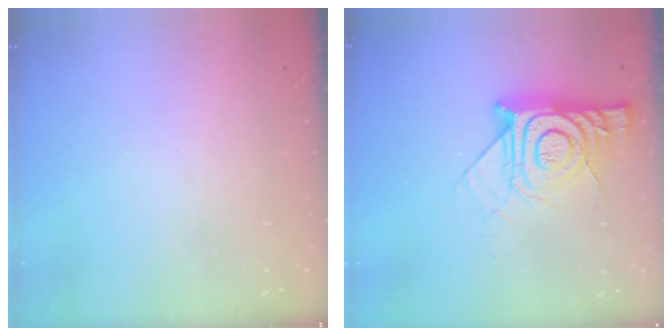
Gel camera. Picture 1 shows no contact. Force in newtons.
{"total": 15.3, "press": 15.2, "slide": 1.1}